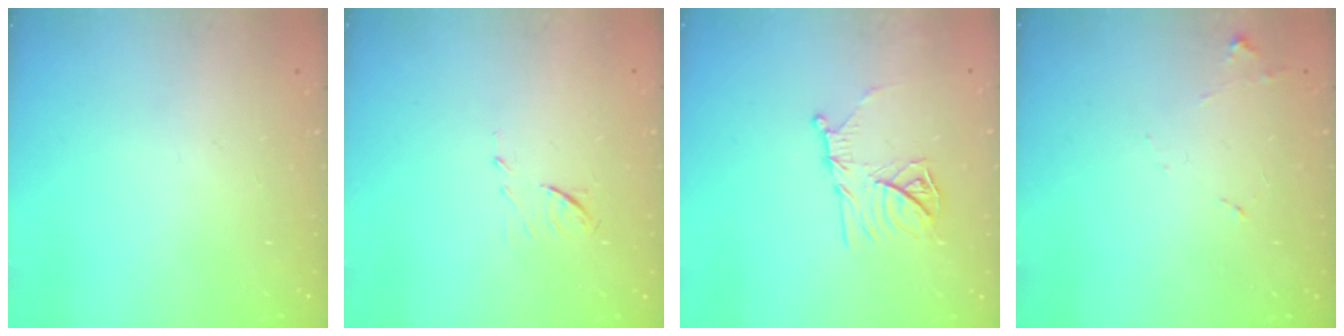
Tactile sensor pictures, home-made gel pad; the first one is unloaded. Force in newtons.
{"total": 5.8, "press": 5.8, "slide": 0.8}
{"total": 11.7, "press": 11.7, "slide": 0.4}
{"total": 7.6, "press": 7.6, "slide": 0.6}